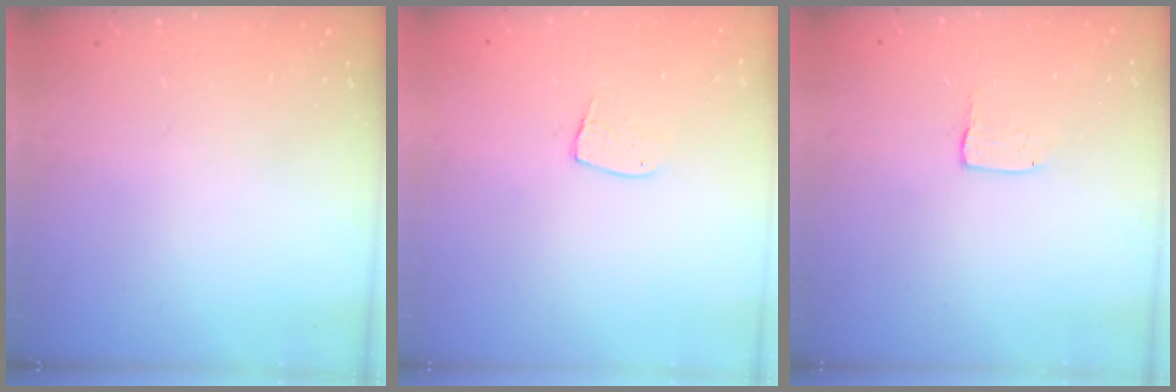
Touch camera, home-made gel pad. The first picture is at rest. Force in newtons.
{"total": 5.2, "press": 5.2, "slide": 0.3}
{"total": 1.7, "press": 1.6, "slide": 0.1}